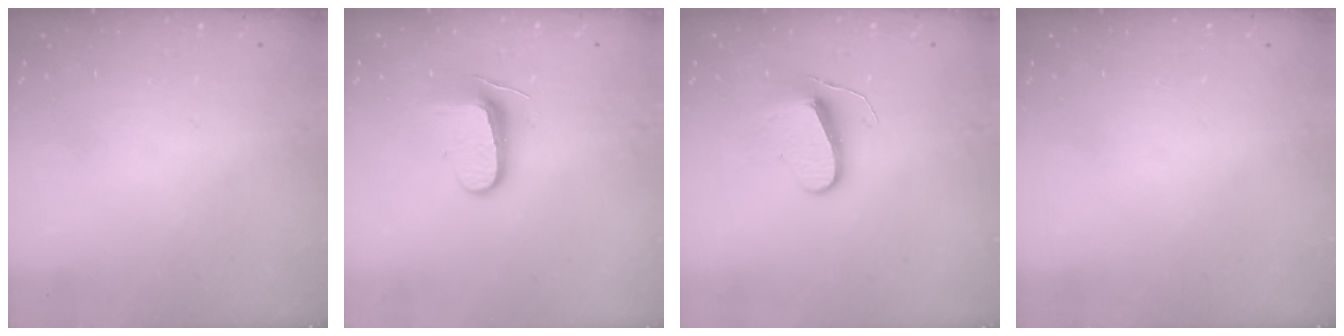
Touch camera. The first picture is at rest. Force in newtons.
{"total": 8.9, "press": 8.9, "slide": 0.9}
{"total": 9.4, "press": 9.3, "slide": 0.9}
{"total": 0.0}